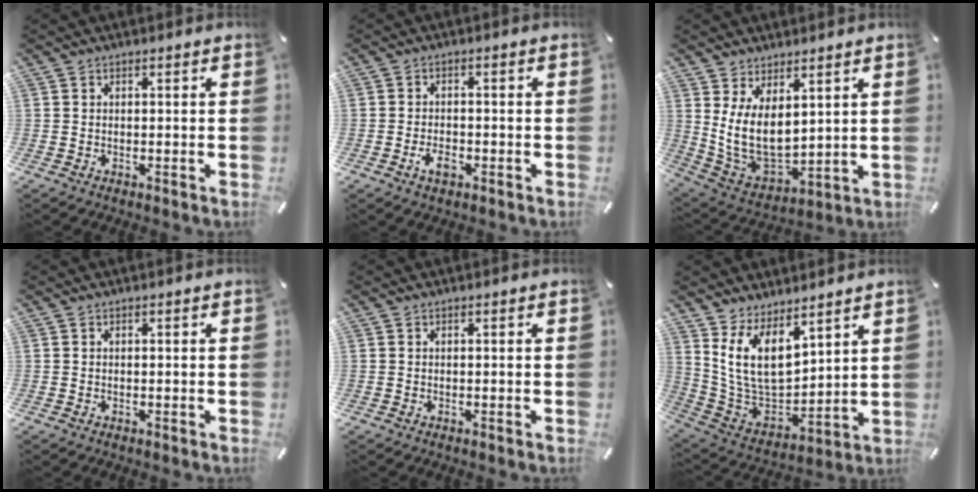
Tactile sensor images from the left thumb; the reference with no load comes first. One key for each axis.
{"total": 3.7, "fx": -1.7, "fy": 2.1, "fz": 2.6, "tx": -0.049, "ty": 0.006, "tz": -0.031}
{"total": 11.6, "fx": 4.3, "fy": 7.4, "fz": 7.9, "tx": -0.163, "ty": -0.047, "tz": 0.087}
{"total": 0.0}
{"total": 0.0}
{"total": 13.2, "fx": 7.3, "fy": 7.7, "fz": 7.7, "tx": -0.175, "ty": -0.056, "tz": 0.142}